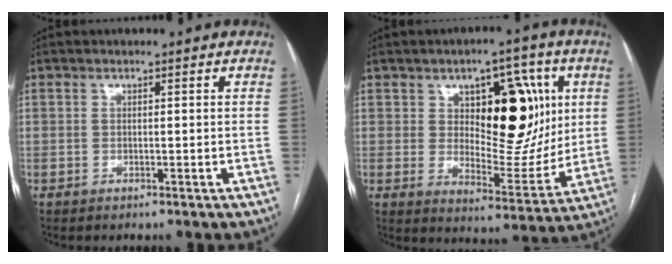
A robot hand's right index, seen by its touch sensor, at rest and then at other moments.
{"total": 16.1, "force": [4.2, 7.8, 13.4], "torque": [-0.183, 0.013, 0.075]}